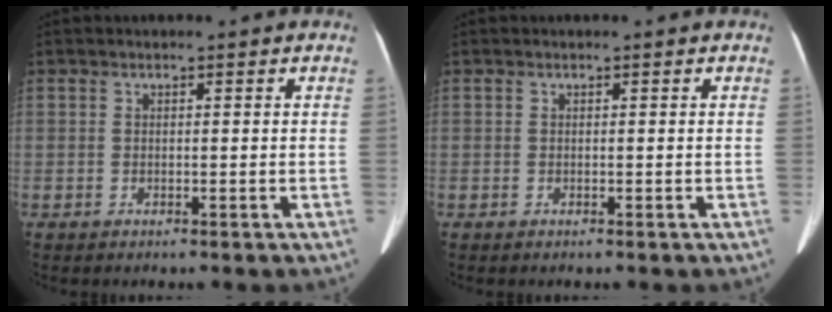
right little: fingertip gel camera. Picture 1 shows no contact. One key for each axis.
{"total": 0.0}